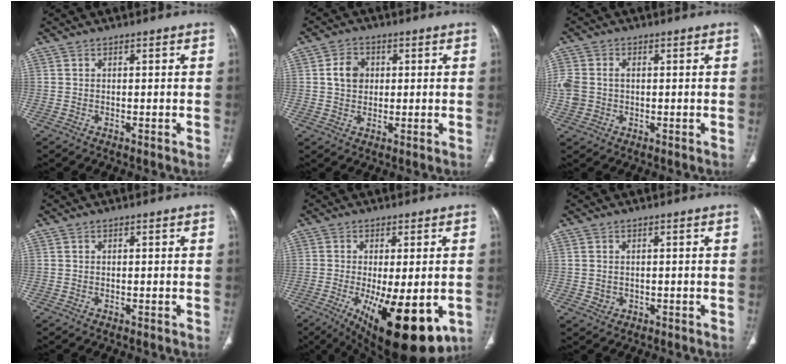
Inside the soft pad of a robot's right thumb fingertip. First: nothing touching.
{"total": 5.4, "force": [1.0, 4.3, 3.0], "torque": [-0.037, 0.003, 0.015]}
{"total": 5.9, "force": [-0.2, 4.8, 3.5], "torque": [-0.087, 0.010, -0.002]}
{"total": 0.0}
{"total": 18.6, "force": [-6.6, 6.7, 16.0], "torque": [-0.213, -0.028, -0.081]}
{"total": 1.6, "force": [-0.1, 1.5, 0.6], "torque": [-0.007, -0.001, 0.006]}